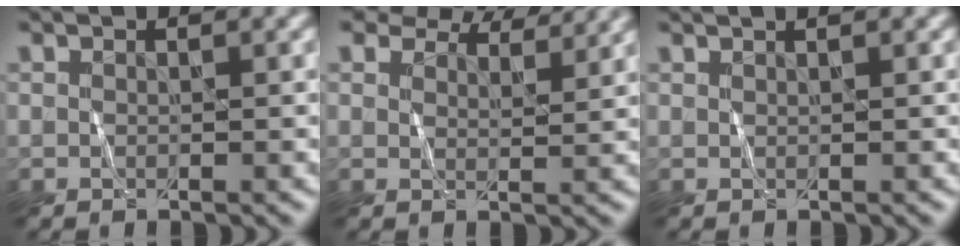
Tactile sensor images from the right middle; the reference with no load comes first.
{"total": 6.9, "force": [6.1, 2.1, 2.4], "torque": [-0.054, 0.002, 0.083]}
{"total": 1.9, "force": [1.4, 0.7, 1.1], "torque": [-0.002, 0.004, 0.002]}